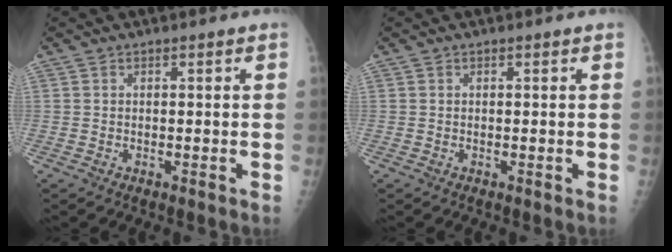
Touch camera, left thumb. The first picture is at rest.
{"total": 0.0}